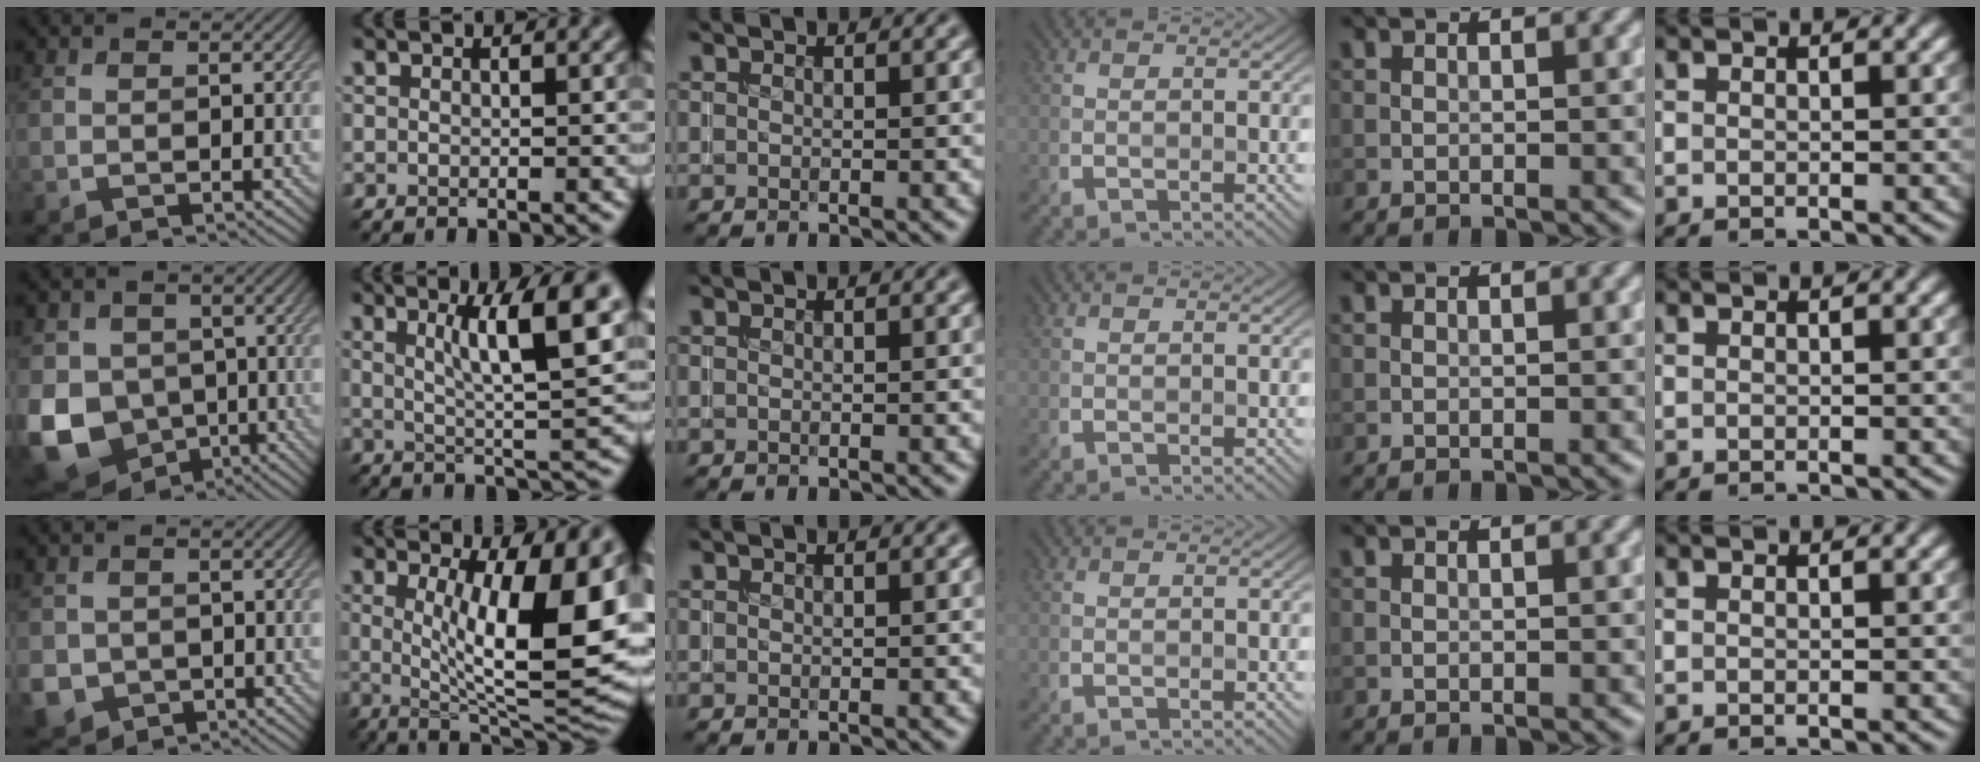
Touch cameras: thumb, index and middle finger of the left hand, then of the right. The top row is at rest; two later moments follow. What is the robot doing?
{"motion": "insert", "object": "coin"}